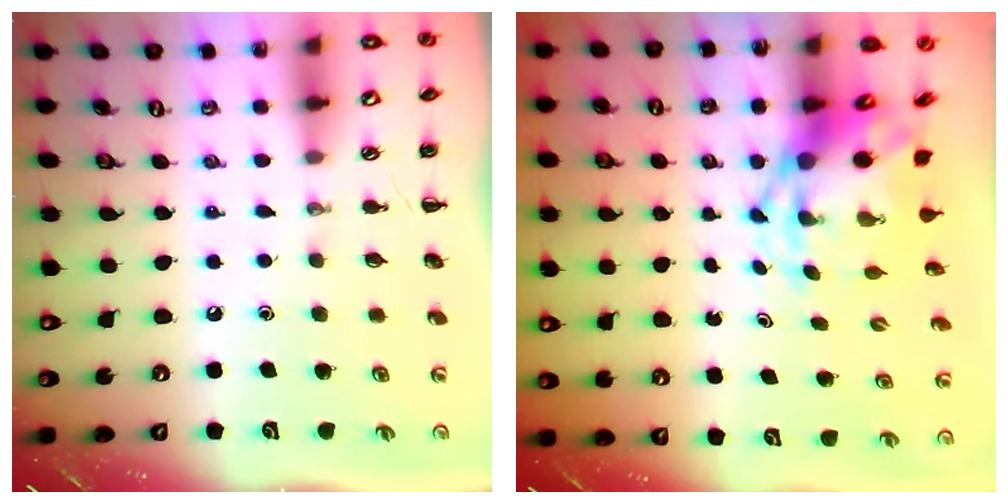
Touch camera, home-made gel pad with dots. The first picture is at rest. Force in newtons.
{"total": 5.7, "press": 5.6, "slide": 1.0}